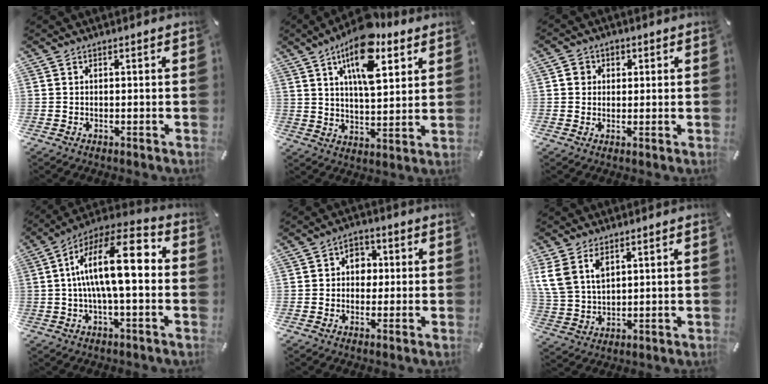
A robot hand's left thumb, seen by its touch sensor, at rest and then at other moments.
{"total": 15.6, "force": [8.9, 7.0, 10.7], "torque": [-0.168, -0.031, 0.150]}
{"total": 3.5, "force": [0.3, 3.4, 0.9], "torque": [-0.008, 0.006, 0.000]}
{"total": 17.3, "force": [1.8, 6.2, 16.1], "torque": [-0.279, -0.006, 0.025]}
{"total": 5.1, "force": [0.2, 4.4, 2.6], "torque": [-0.024, 0.004, -0.005]}
{"total": 8.3, "force": [4.5, 5.4, 4.3], "torque": [-0.121, -0.011, 0.084]}